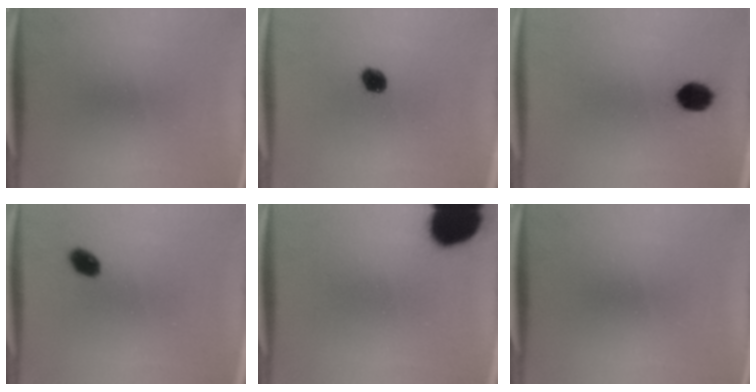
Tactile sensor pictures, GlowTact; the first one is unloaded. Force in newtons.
{"total": 4.0}
{"total": 5.7}
{"total": 3.5}
{"total": 16.5}
{"total": 0.0}